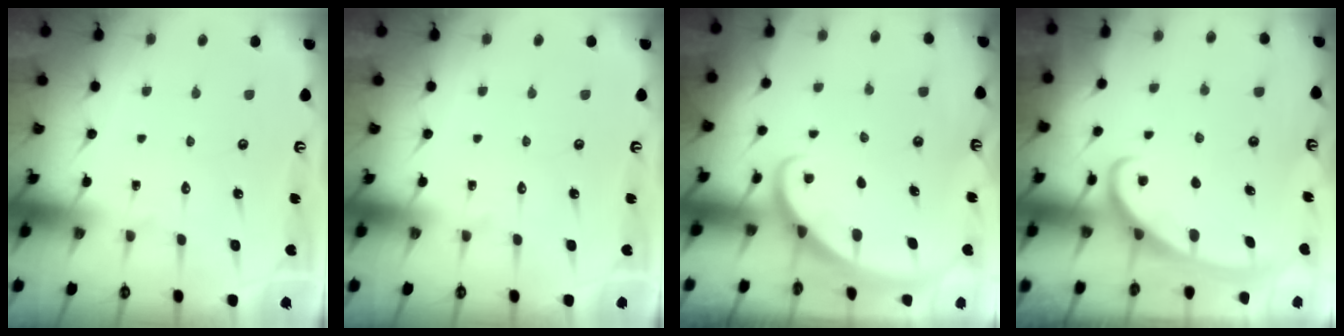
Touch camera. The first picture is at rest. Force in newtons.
{"total": 0.0}
{"total": 2.1, "press": 2.1, "slide": 0.1}
{"total": 3.0, "press": 3.0, "slide": 0.4}